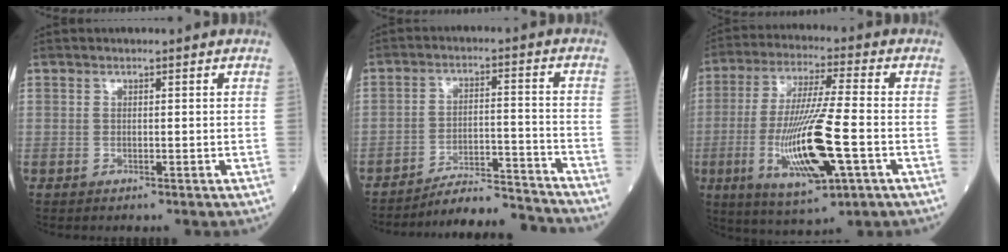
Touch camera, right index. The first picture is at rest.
{"total": 11.3, "force": [-11.2, -0.4, 1.2], "torque": [-0.012, 0.018, -0.179]}
{"total": 15.9, "force": [-4.1, 1.7, 15.2], "torque": [-0.304, -0.022, -0.069]}